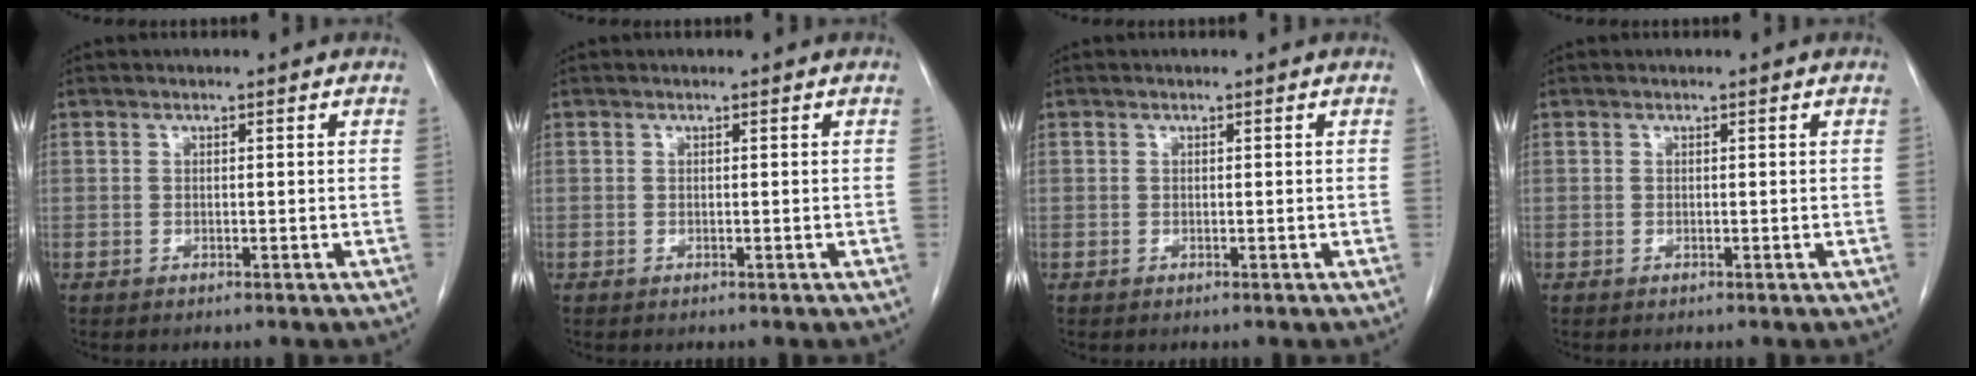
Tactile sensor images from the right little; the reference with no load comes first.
{"total": 0.0}
{"total": 0.0}
{"total": 0.0}